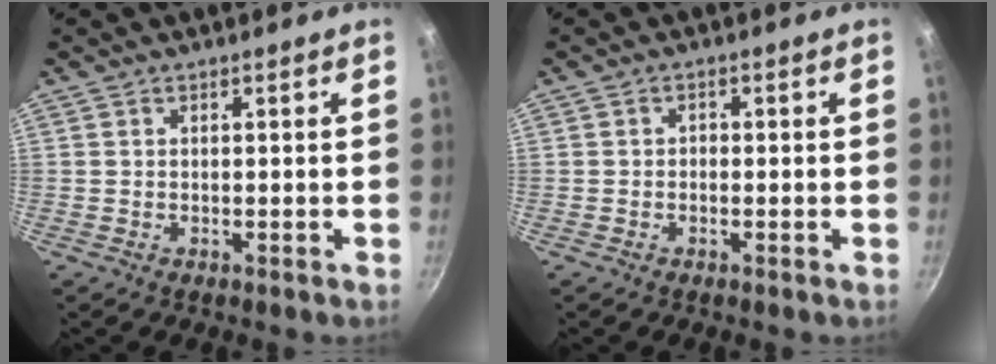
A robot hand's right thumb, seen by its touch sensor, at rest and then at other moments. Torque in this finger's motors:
{"motor_torque": [-0.51, -0.24, 0.03, 0.17, -0.02]}